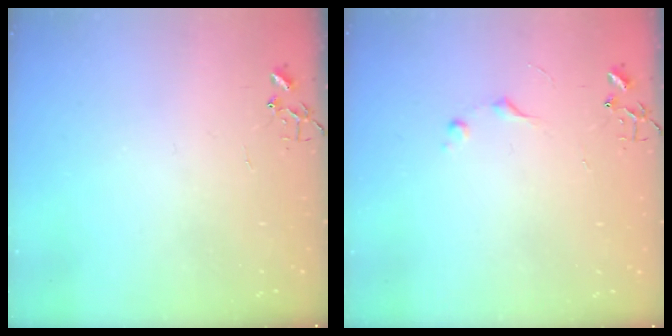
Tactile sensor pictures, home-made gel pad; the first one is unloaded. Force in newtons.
{"total": 5.2, "press": 5.1, "slide": 0.7}